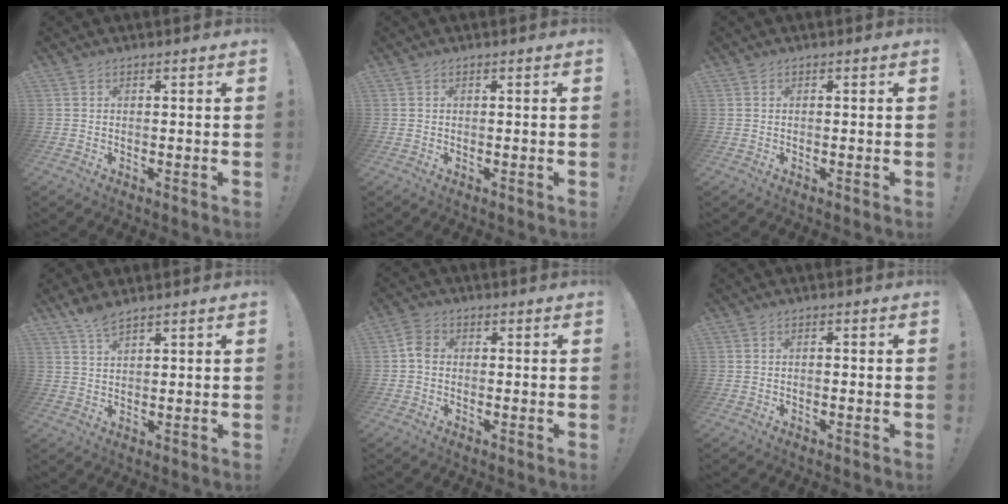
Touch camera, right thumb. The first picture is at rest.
{"total": 0.0}
{"total": 0.0}
{"total": 4.2, "force": [3.4, 1.0, 2.2], "torque": [-0.040, -0.020, 0.060]}
{"total": 4.6, "force": [-0.5, 3.4, 3.0], "torque": [-0.058, 0.015, -0.006]}
{"total": 1.1, "force": [-0.9, 0.1, 0.7], "torque": [-0.015, 0.003, -0.015]}